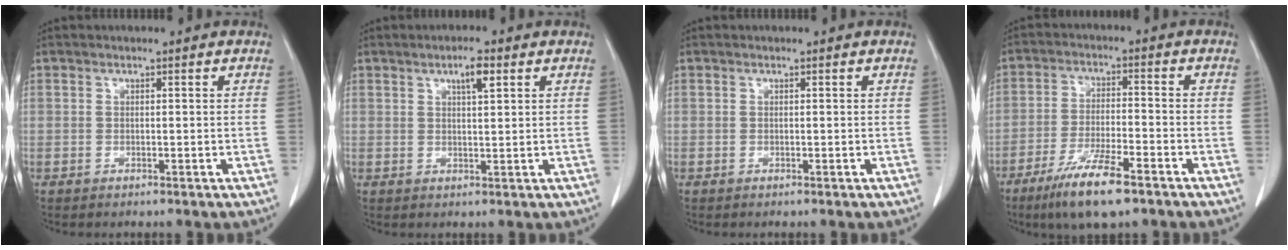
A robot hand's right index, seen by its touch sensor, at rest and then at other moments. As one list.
[{"total": 3.3, "force": [1.7, 0.6, 2.8], "torque": [-0.048, 0.001, 0.028]}, {"total": 0.0}, {"total": 10.1, "force": [-6.6, 1.4, 7.5], "torque": [-0.144, -0.022, -0.115]}]